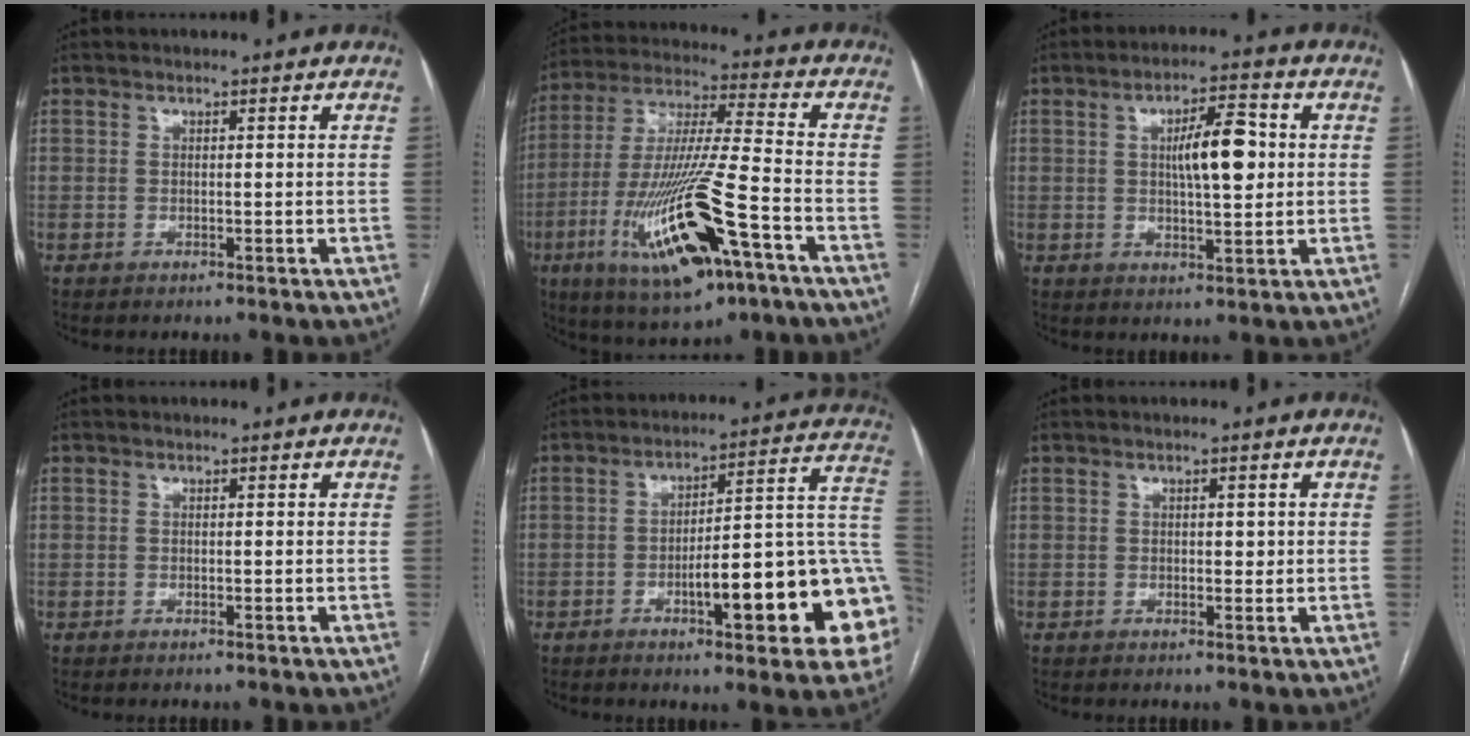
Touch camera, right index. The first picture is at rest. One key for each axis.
{"total": 20.5, "fx": -8.7, "fy": 2.7, "fz": 18.3, "tx": -0.381, "ty": -0.033, "tz": -0.146}
{"total": 8.2, "fx": 1.2, "fy": 2.1, "fz": 7.8, "tx": -0.129, "ty": 0.014, "tz": 0.021}
{"total": 0.0}
{"total": 18.8, "fx": -5.3, "fy": 3.4, "fz": 17.7, "tx": -0.158, "ty": 0.034, "tz": -0.060}
{"total": 1.4, "fx": 0.2, "fy": 0.8, "fz": 1.1, "tx": -0.013, "ty": 0.001, "tz": 0.002}